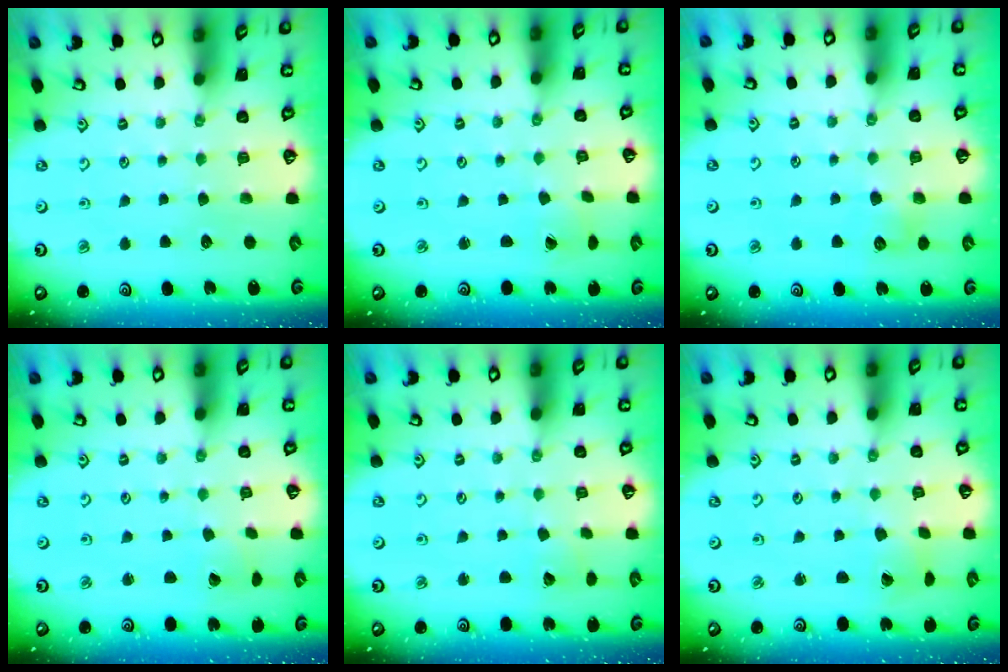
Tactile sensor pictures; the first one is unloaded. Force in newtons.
{"total": 0.7, "press": 0.7, "slide": 0.1}
{"total": 6.2, "press": 6.2, "slide": 0.9}
{"total": 2.1, "press": 2.1, "slide": 0.2}
{"total": 3.8, "press": 3.8, "slide": 0.4}
{"total": 2.0, "press": 2.0, "slide": 0.3}